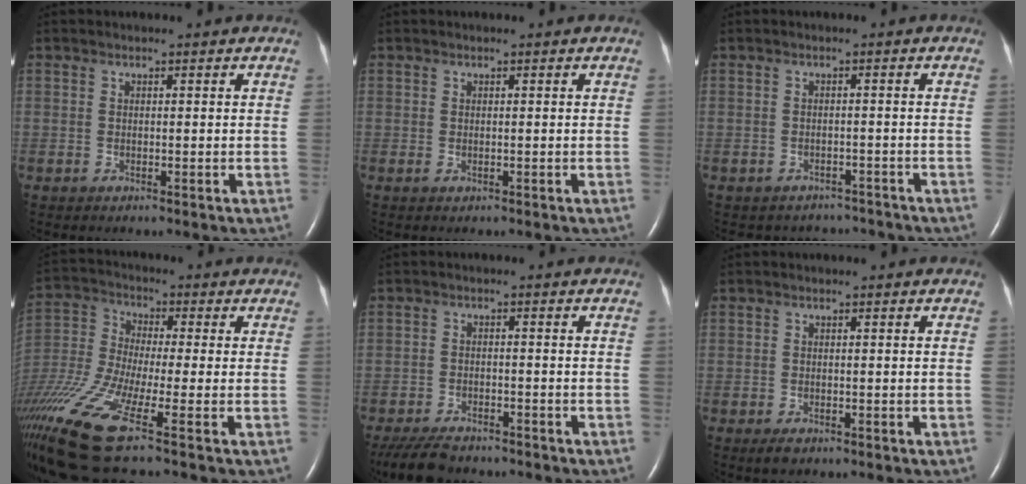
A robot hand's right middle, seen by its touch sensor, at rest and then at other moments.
{"total": 1.8, "force": [0.4, -0.7, -1.6], "torque": [0.030, 0.004, 0.004]}
{"total": 4.5, "force": [-4.1, 1.8, -0.6], "torque": [0.003, 0.013, -0.048]}
{"total": 19.2, "force": [-10.9, 2.3, 15.7], "torque": [-0.393, -0.037, -0.212]}
{"total": 8.1, "force": [-6.9, 2.6, 3.2], "torque": [-0.060, -0.015, -0.111]}
{"total": 1.4, "force": [-0.9, 0.7, 0.9], "torque": [-0.020, -0.002, -0.011]}